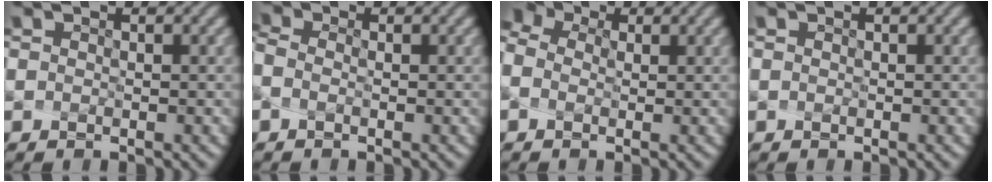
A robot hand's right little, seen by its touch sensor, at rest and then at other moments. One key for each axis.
{"total": 1.2, "fx": -0.6, "fy": 0.6, "fz": 0.8, "tx": -0.027, "ty": 0.000, "tz": -0.017}
{"total": 4.2, "fx": 0.0, "fy": 3.0, "fz": 2.9, "tx": -0.084, "ty": 0.013, "tz": -0.006}
{"total": 0.0}